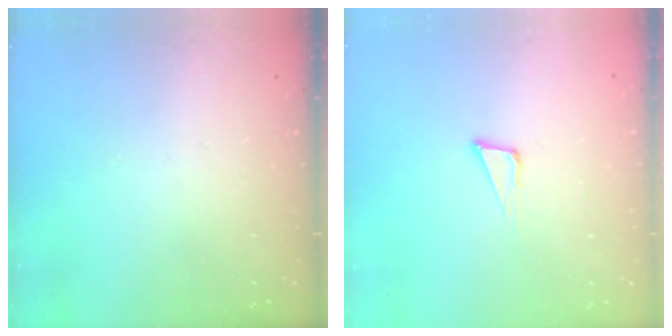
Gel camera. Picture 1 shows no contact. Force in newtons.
{"total": 3.8, "press": 3.7, "slide": 0.8}